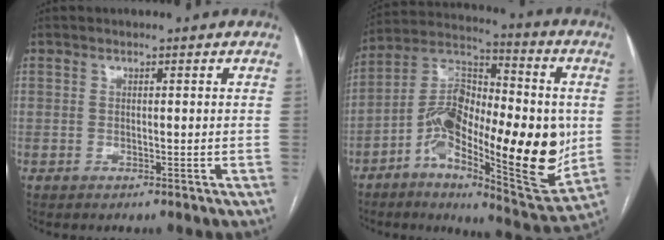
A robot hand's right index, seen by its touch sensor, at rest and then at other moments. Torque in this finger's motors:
{"motor_torque": [2.11, 0.03, 1.05, 0.21]}